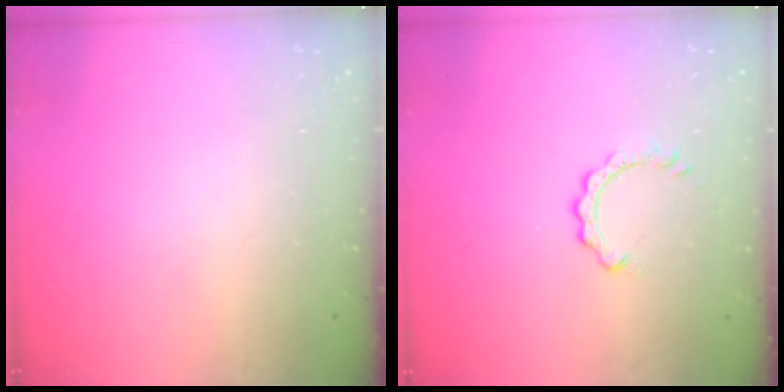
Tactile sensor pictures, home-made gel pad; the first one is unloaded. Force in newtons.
{"total": 3.4, "press": 3.4, "slide": 0.3}